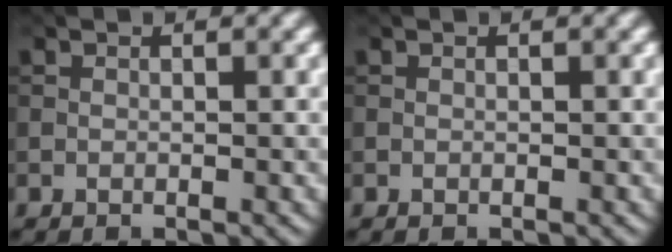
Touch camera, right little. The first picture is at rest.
{"total": 0.0}